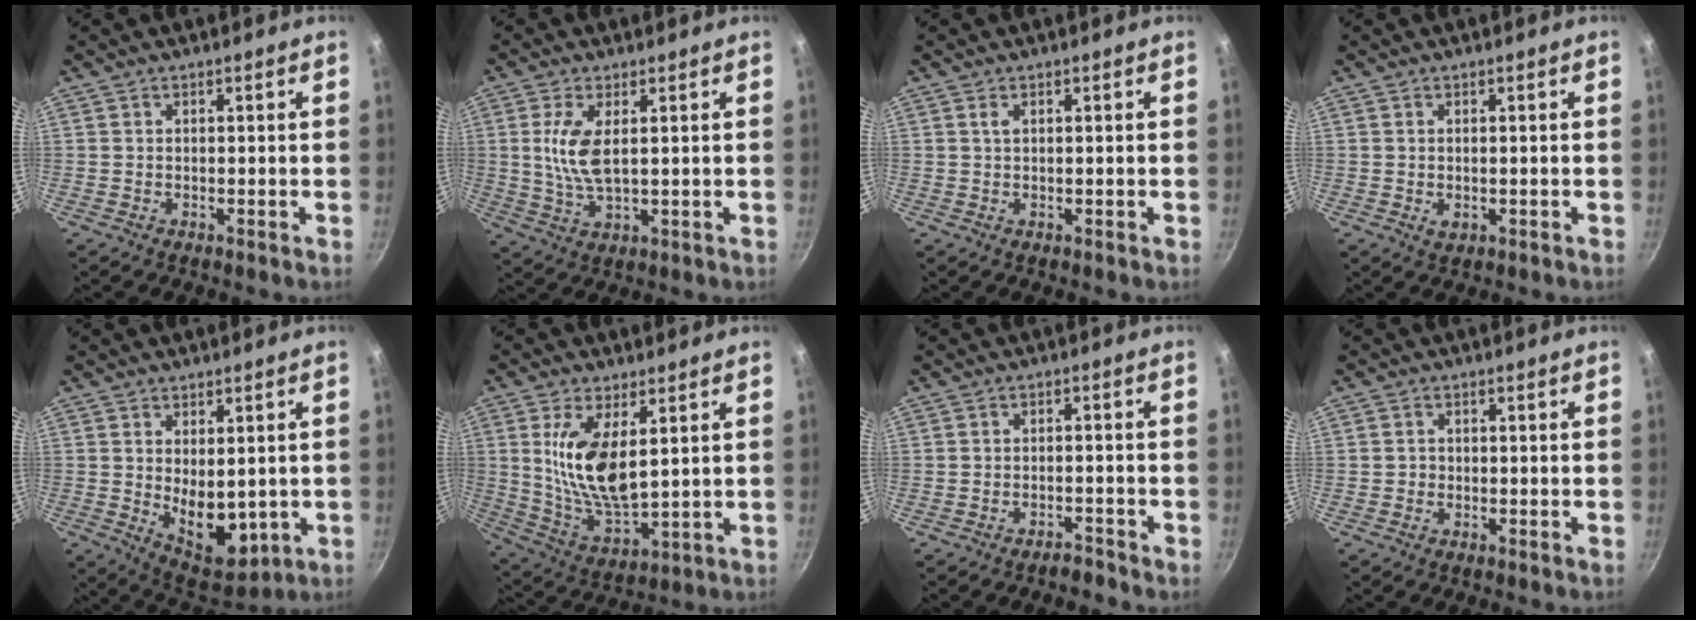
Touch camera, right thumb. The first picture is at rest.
{"total": 7.4, "force": [1.3, 3.0, 6.6], "torque": [-0.136, -0.006, 0.029]}
{"total": 1.0, "force": [0.3, 0.3, 0.9], "torque": [-0.016, 0.001, 0.005]}
{"total": 1.4, "force": [-0.1, 0.8, 1.1], "torque": [-0.019, -0.004, 0.003]}
{"total": 10.0, "force": [0.3, 5.9, 8.1], "torque": [-0.098, -0.026, 0.030]}
{"total": 13.7, "force": [3.4, 5.9, 11.8], "torque": [-0.223, -0.033, 0.075]}
{"total": 2.4, "force": [-2.2, 0.6, 0.8], "torque": [-0.009, 0.024, -0.027]}
{"total": 1.1, "force": [-0.3, 1.0, 0.3], "torque": [-0.003, 0.002, -0.007]}